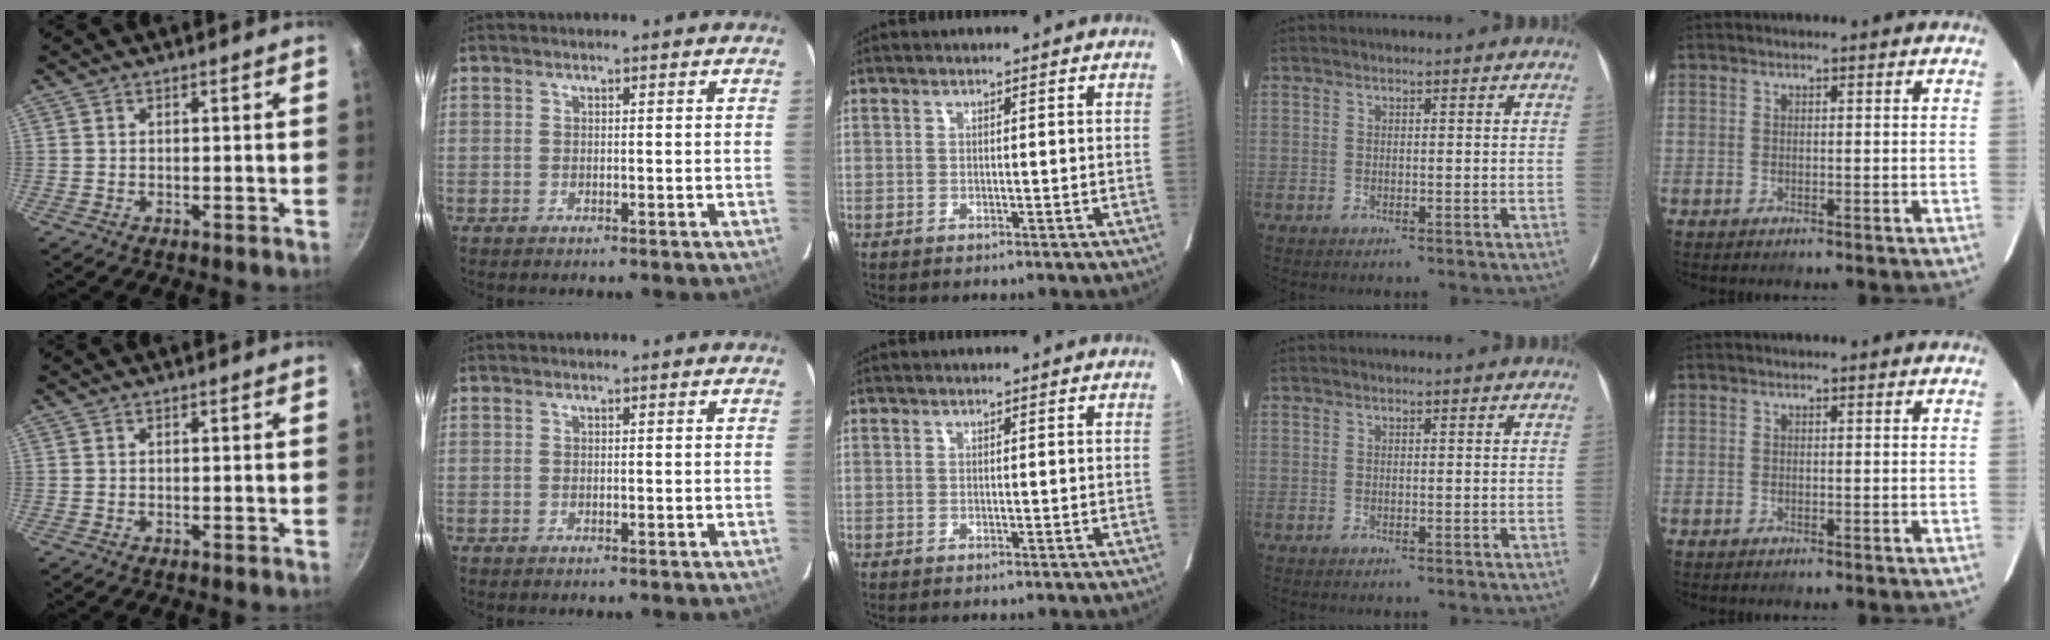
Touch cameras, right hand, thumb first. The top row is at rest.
{}